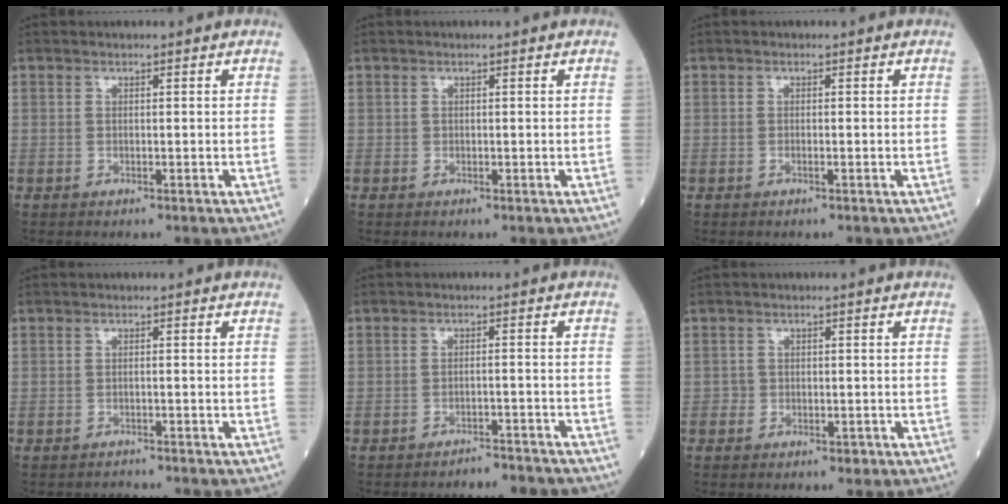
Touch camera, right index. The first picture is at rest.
{"total": 0.0}
{"total": 0.0}
{"total": 1.1, "force": [-1.0, 0.0, -0.4], "torque": [0.005, -0.007, -0.017]}
{"total": 5.6, "force": [-5.4, 0.8, 1.2], "torque": [-0.008, -0.004, -0.069]}
{"total": 1.4, "force": [-0.6, 1.2, 0.4], "torque": [0.000, 0.004, -0.009]}